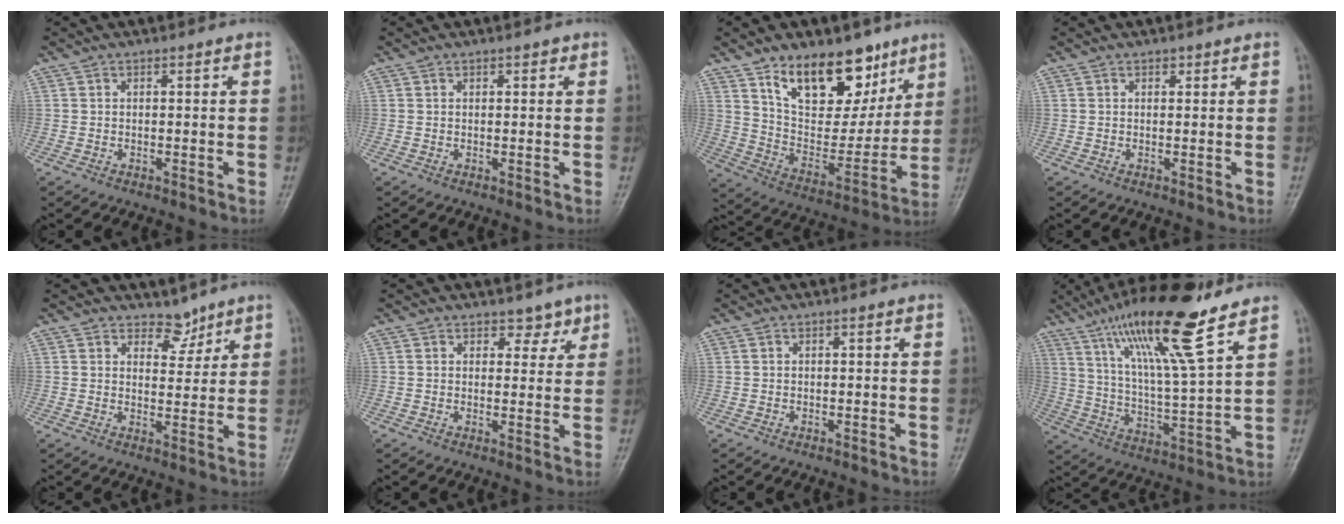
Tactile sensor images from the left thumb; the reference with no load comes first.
{"total": 1.0, "force": [0.6, 0.5, 0.5], "torque": [0.003, -0.002, 0.005]}
{"total": 19.4, "force": [11.8, 10.6, 11.1], "torque": [-0.112, -0.066, 0.207]}
{"total": 0.8, "force": [0.5, 0.5, 0.3], "torque": [0.002, -0.003, 0.006]}
{"total": 4.1, "force": [3.4, 2.2, 0.7], "torque": [0.015, -0.026, 0.054]}
{"total": 3.2, "force": [2.3, 2.1, 0.9], "torque": [0.015, -0.013, 0.030]}
{"total": 0.0}
{"total": 19.0, "force": [12.2, 2.7, 14.4], "torque": [-0.245, -0.051, 0.218]}